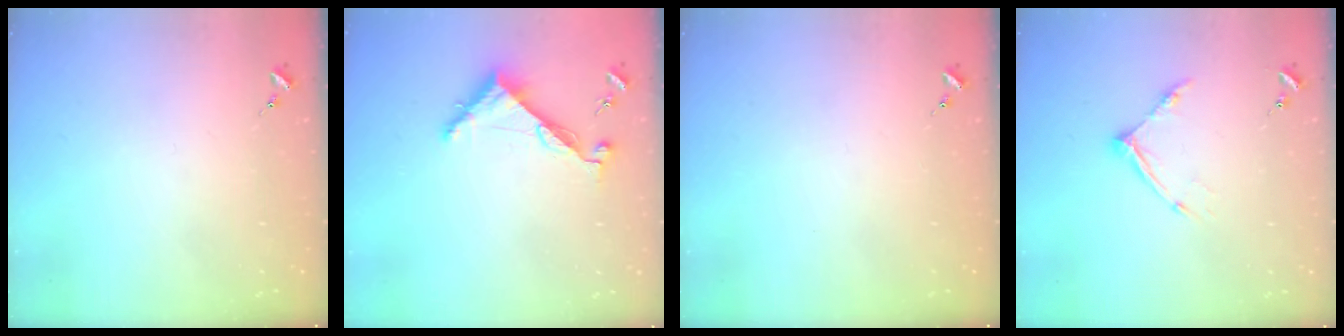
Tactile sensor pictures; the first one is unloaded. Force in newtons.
{"total": 6.8, "press": 6.8, "slide": 0.3}
{"total": 0.0}
{"total": 10.0, "press": 9.9, "slide": 0.7}